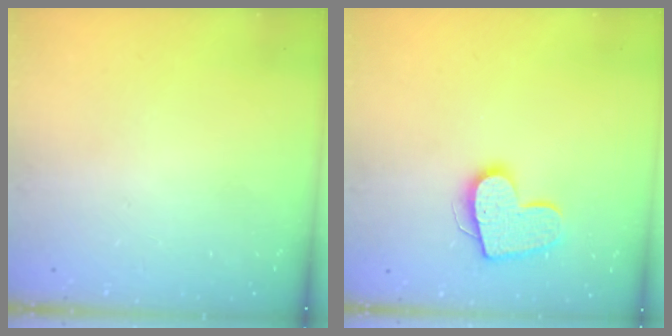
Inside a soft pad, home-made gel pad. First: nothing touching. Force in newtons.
{"total": 13.5, "press": 13.5, "slide": 0.9}